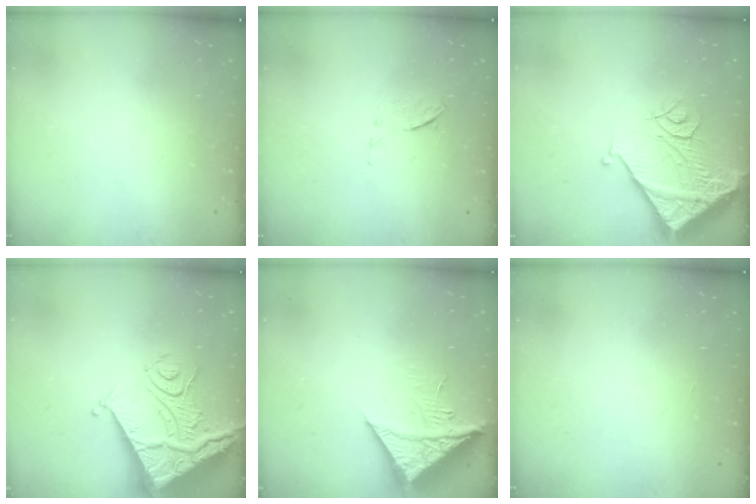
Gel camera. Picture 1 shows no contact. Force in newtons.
{"total": 6.2, "press": 6.1, "slide": 1.0}
{"total": 14.6, "press": 14.5, "slide": 2.0}
{"total": 16.7, "press": 16.6, "slide": 2.2}
{"total": 10.5, "press": 10.5, "slide": 1.0}
{"total": 1.7, "press": 1.7, "slide": 0.1}